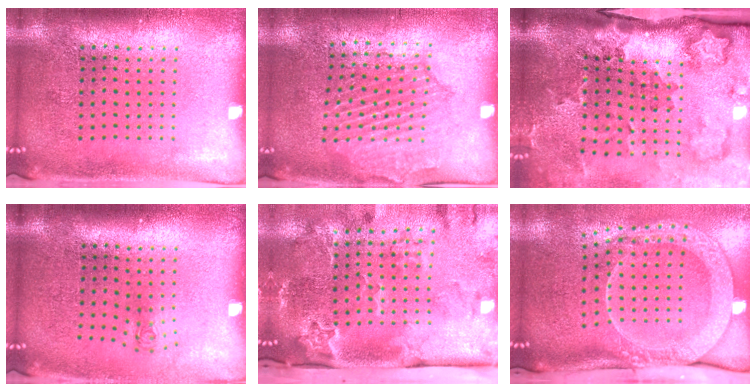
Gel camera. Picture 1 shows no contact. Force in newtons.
{"total": 1.6, "press": 1.6, "slide": 0.2}
{"total": 3.8, "press": 2.4, "slide": 2.9}
{"total": 0.7, "press": 0.3, "slide": 0.6}
{"total": 3.6, "press": 2.4, "slide": 2.6}
{"total": 3.0, "press": 2.1, "slide": 2.1}